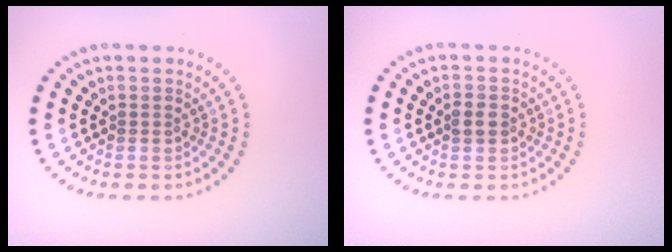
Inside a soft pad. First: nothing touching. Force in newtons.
{"total": 1.6, "press": 1.6, "slide": 0.2}